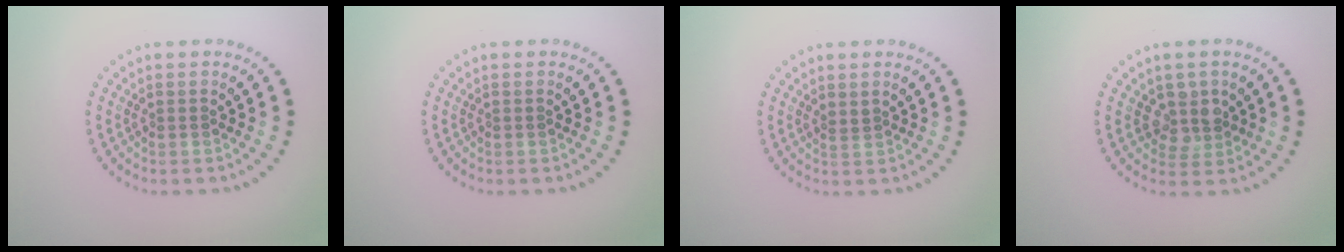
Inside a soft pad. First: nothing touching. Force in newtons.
{"total": 0.0}
{"total": 0.6, "press": 0.3, "slide": 0.5}
{"total": 2.4, "press": 2.0, "slide": 1.4}